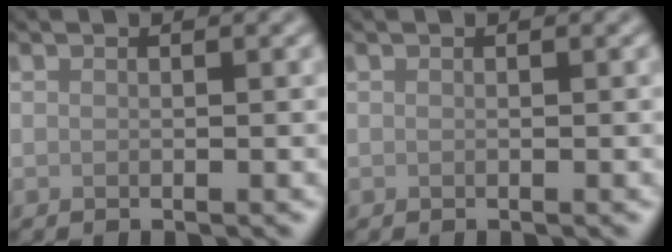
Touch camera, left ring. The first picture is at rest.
{"total": 0.0}